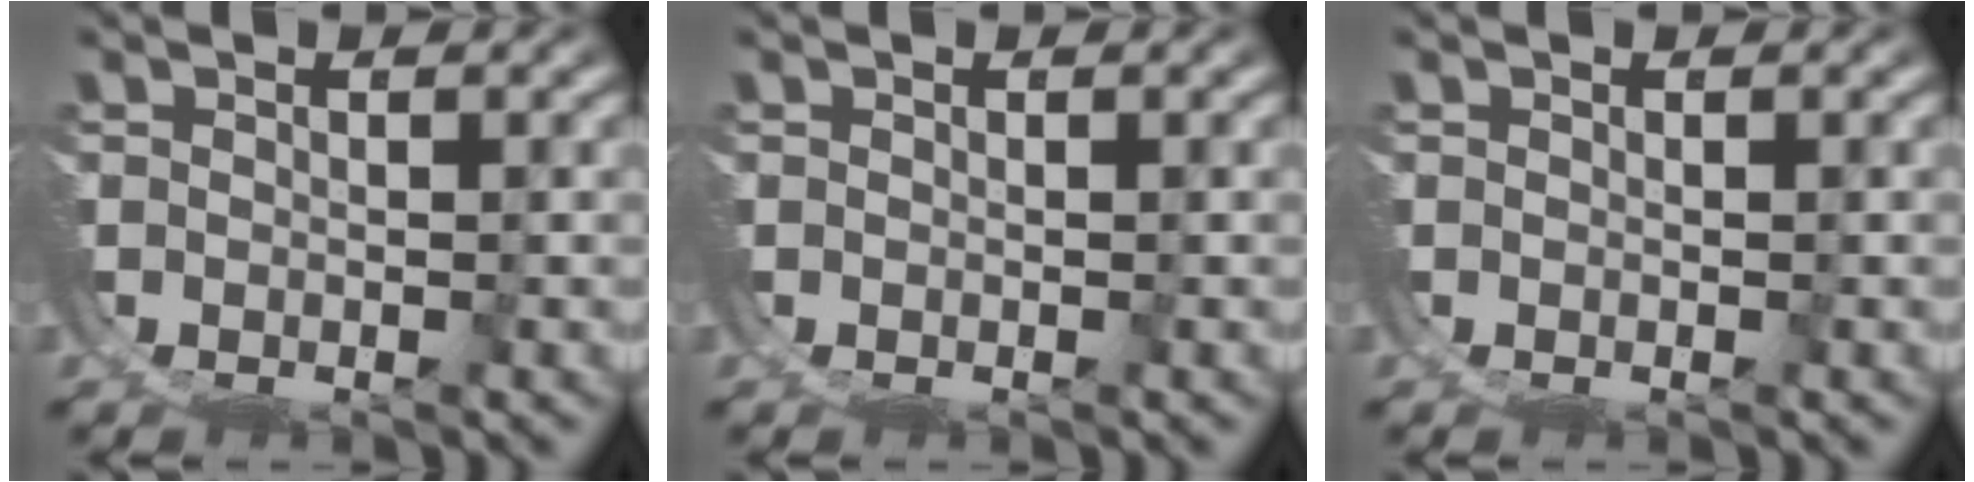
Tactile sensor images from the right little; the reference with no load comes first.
{"total": 0.0}
{"total": 0.0}